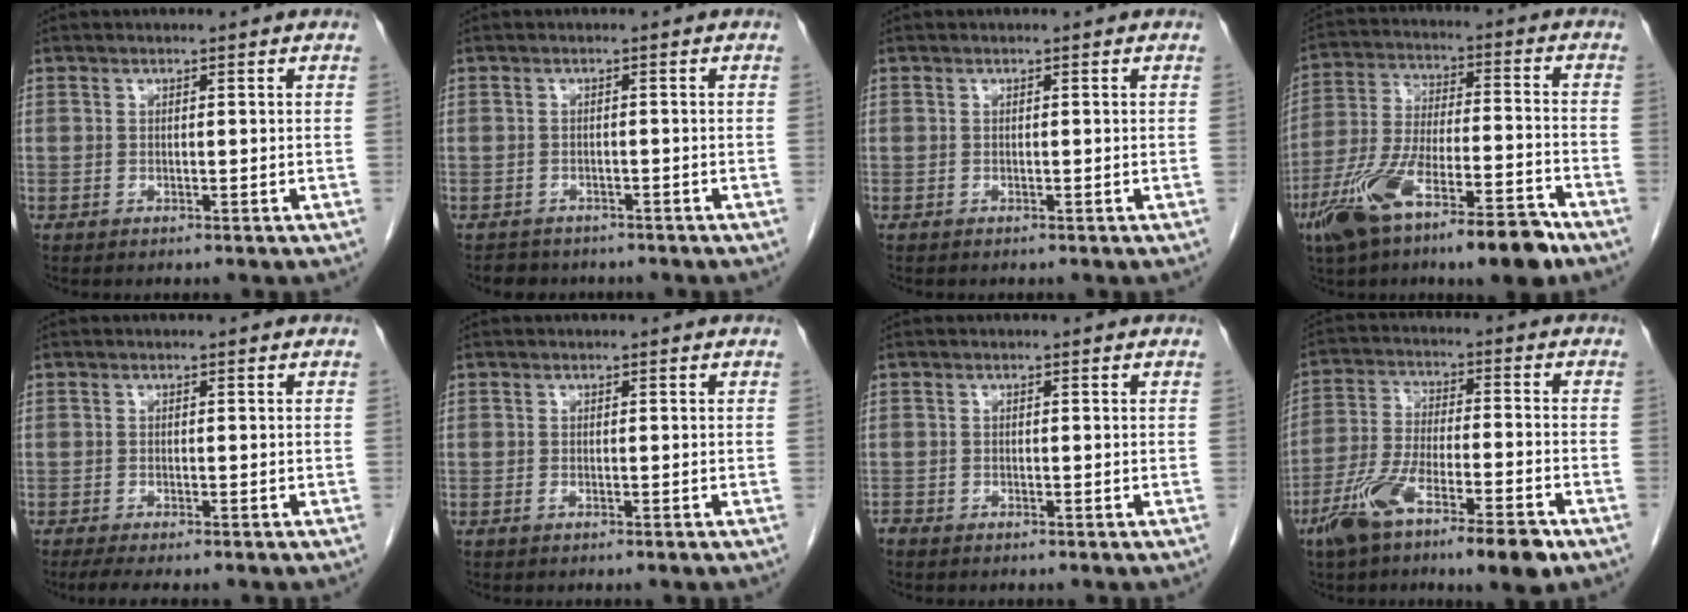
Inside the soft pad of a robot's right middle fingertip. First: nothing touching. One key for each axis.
{"total": 3.6, "fx": -3.1, "fy": 1.8, "fz": 0.4, "tx": -0.015, "ty": 0.000, "tz": -0.041}
{"total": 0.0}
{"total": 16.6, "fx": -10.6, "fy": 3.1, "fz": 12.4, "tx": -0.227, "ty": -0.016, "tz": -0.186}
{"total": 4.3, "fx": -3.5, "fy": 0.7, "fz": 2.5, "tx": -0.040, "ty": -0.013, "tz": -0.051}
{"total": 0.6, "fx": -0.4, "fy": 0.0, "fz": 0.5, "tx": -0.011, "ty": -0.001, "tz": -0.006}
{"total": 0.9, "fx": -0.8, "fy": 0.3, "fz": 0.1, "tx": -0.010, "ty": -0.001, "tz": -0.018}
{"total": 12.7, "fx": -7.8, "fy": 2.1, "fz": 9.8, "tx": -0.187, "ty": -0.013, "tz": -0.134}